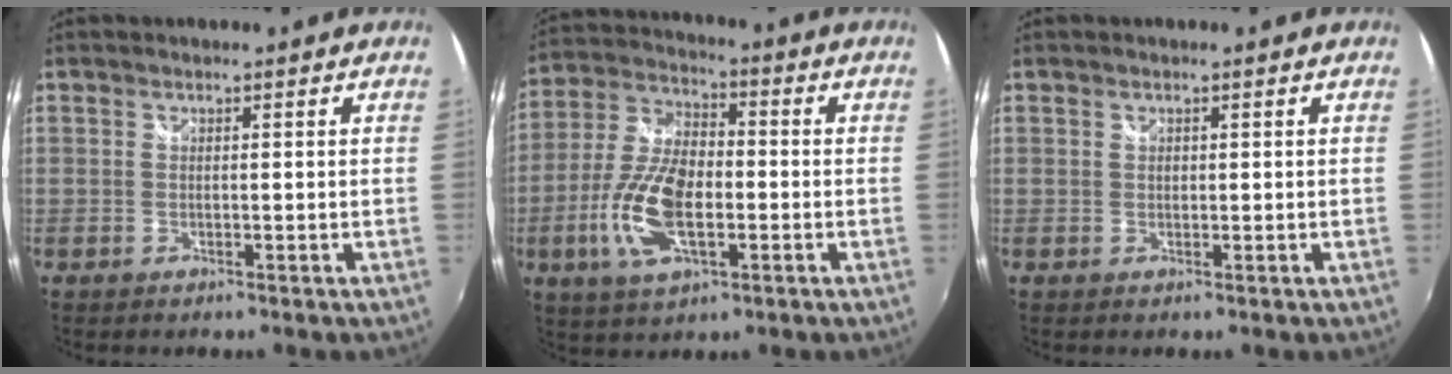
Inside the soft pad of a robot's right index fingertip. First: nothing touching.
{"total": 14.2, "force": [-3.7, 6.6, 12.0], "torque": [-0.254, 0.000, -0.070]}
{"total": 0.5, "force": [0.2, 0.4, 0.2], "torque": [-0.001, 0.001, 0.003]}